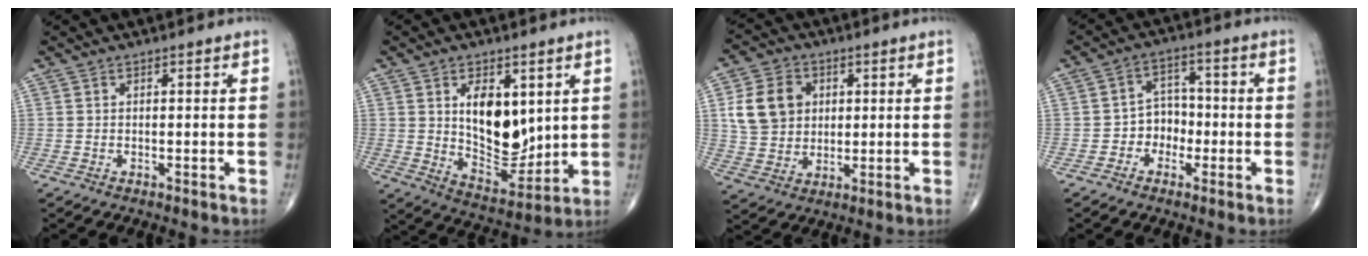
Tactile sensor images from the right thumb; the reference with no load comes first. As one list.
[{"total": 13.0, "force": [3.0, 7.5, 10.1], "torque": [-0.115, -0.035, 0.067]}, {"total": 10.9, "force": [2.5, 8.8, 5.8], "torque": [-0.085, 0.000, 0.050]}, {"total": 5.6, "force": [-1.9, 4.7, 2.4], "torque": [-0.002, 0.027, -0.043]}]